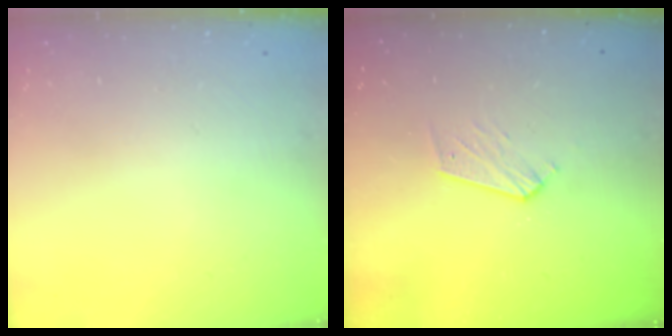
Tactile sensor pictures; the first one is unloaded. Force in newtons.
{"total": 5.4, "press": 5.3, "slide": 0.5}